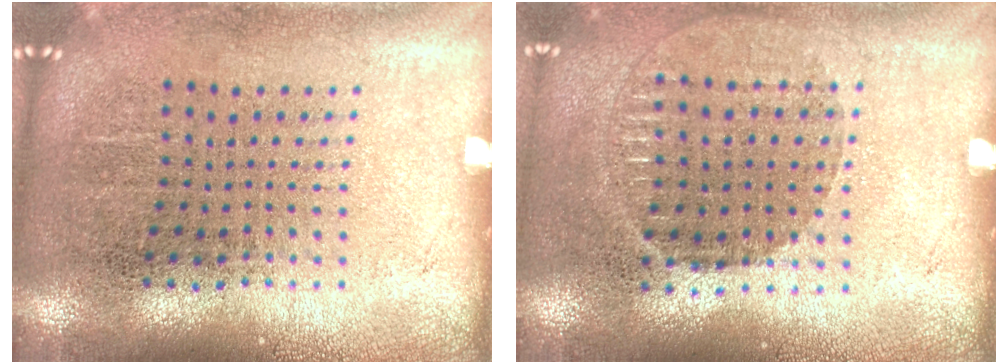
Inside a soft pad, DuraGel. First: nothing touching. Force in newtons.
{"total": 0.8, "press": 0.8, "slide": 0.2}